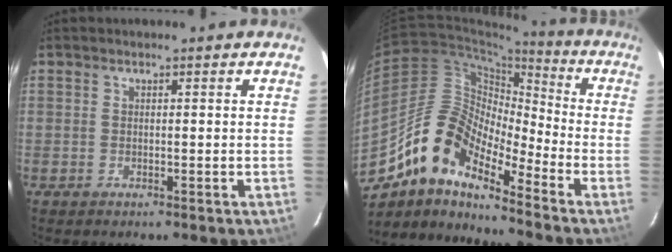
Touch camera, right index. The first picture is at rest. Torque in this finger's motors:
{"motor_torque": [0.27, -0.14, -0.21, -0.21]}